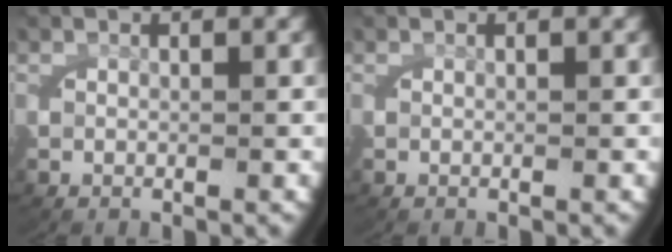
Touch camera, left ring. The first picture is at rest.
{"total": 0.0}